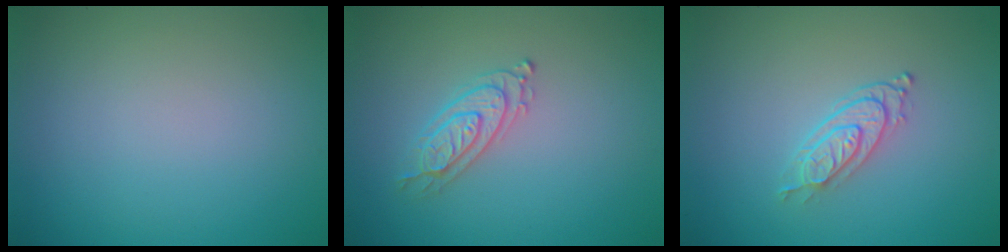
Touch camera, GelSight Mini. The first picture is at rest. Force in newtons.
{"total": 2.2, "press": 2.1, "slide": 0.4}
{"total": 2.8, "press": 2.2, "slide": 1.7}